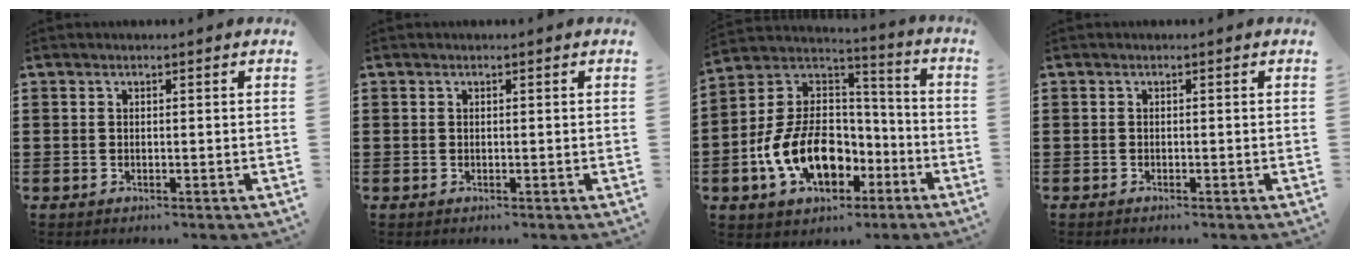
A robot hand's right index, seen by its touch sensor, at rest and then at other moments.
{"total": 0.0}
{"total": 13.7, "force": [-5.1, 8.9, 9.0], "torque": [-0.214, 0.018, -0.092]}
{"total": 0.0}